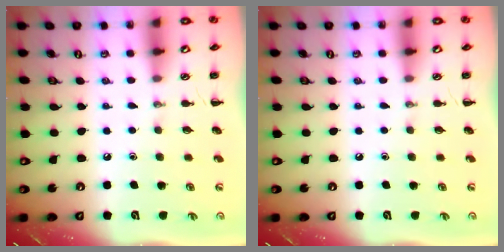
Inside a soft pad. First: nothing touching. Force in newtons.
{"total": 0.0}